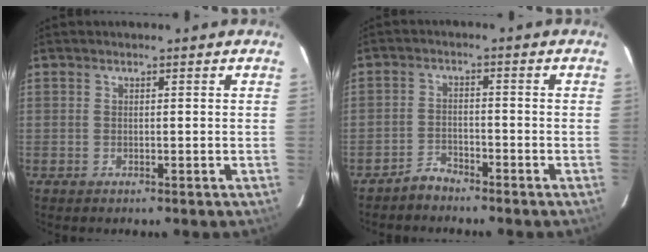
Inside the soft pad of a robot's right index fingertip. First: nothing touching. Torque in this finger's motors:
{"motor_torque": [0.05, -0.11, -0.22, -0.07]}